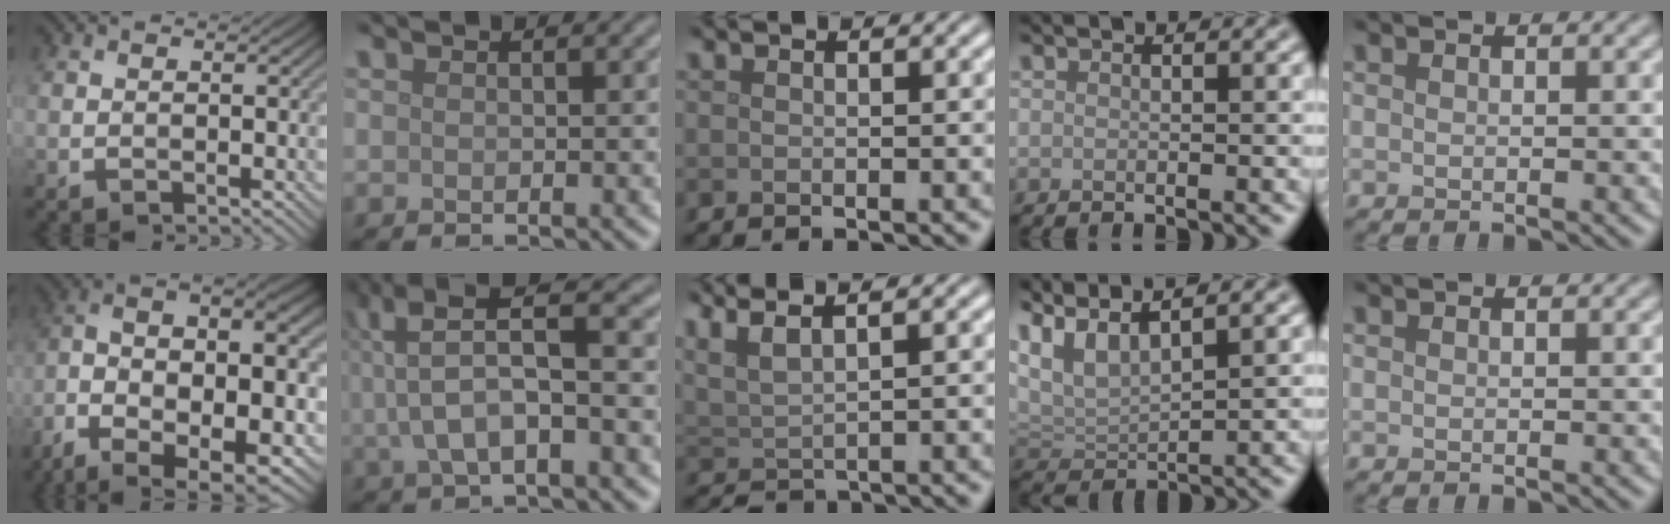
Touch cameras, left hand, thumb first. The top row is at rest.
{"thumb": {"total": 15.7, "force": [-5.3, 7.6, 12.6], "torque": [-0.266, 0.000, -0.072]}, "index": {"total": 7.9, "force": [2.2, 2.5, 7.2], "torque": [-0.137, 0.021, 0.034]}, "middle": {"total": 3.8, "force": [2.7, 1.0, 2.4], "torque": [-0.048, 0.010, 0.049]}, "ring": {"total": 5.0, "force": [3.5, 1.6, 3.2], "torque": [-0.077, 0.011, 0.072]}}